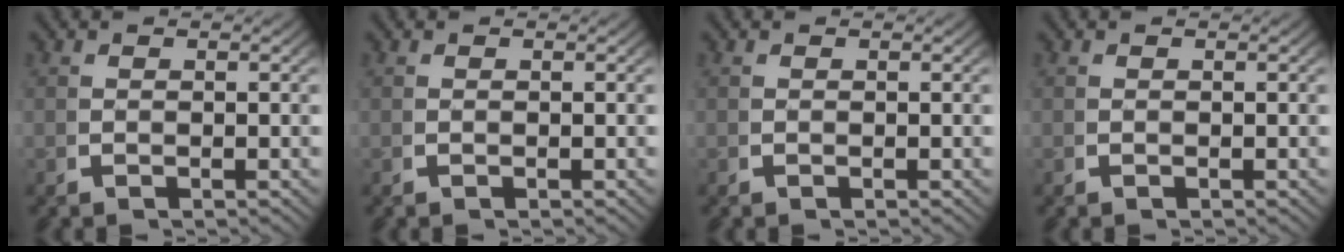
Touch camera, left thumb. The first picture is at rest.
{"total": 0.0}
{"total": 0.0}
{"total": 0.0}